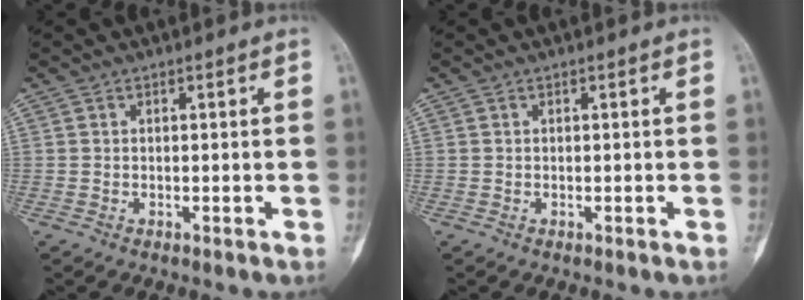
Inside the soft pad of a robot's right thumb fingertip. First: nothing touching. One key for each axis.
{"total": 0.0}